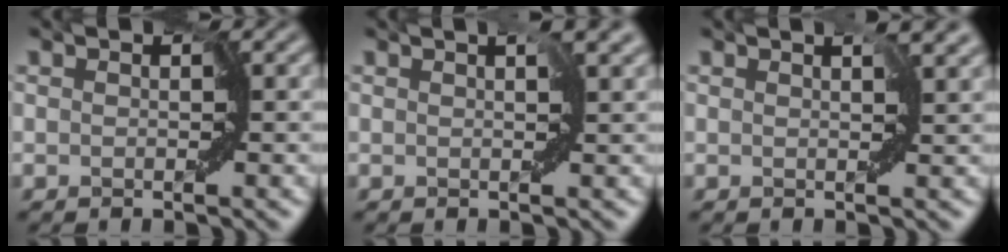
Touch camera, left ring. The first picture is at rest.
{"total": 2.0, "force": [1.0, 0.5, 1.7], "torque": [-0.026, 0.006, 0.017]}
{"total": 2.7, "force": [1.3, 1.0, 2.1], "torque": [-0.027, 0.006, 0.020]}